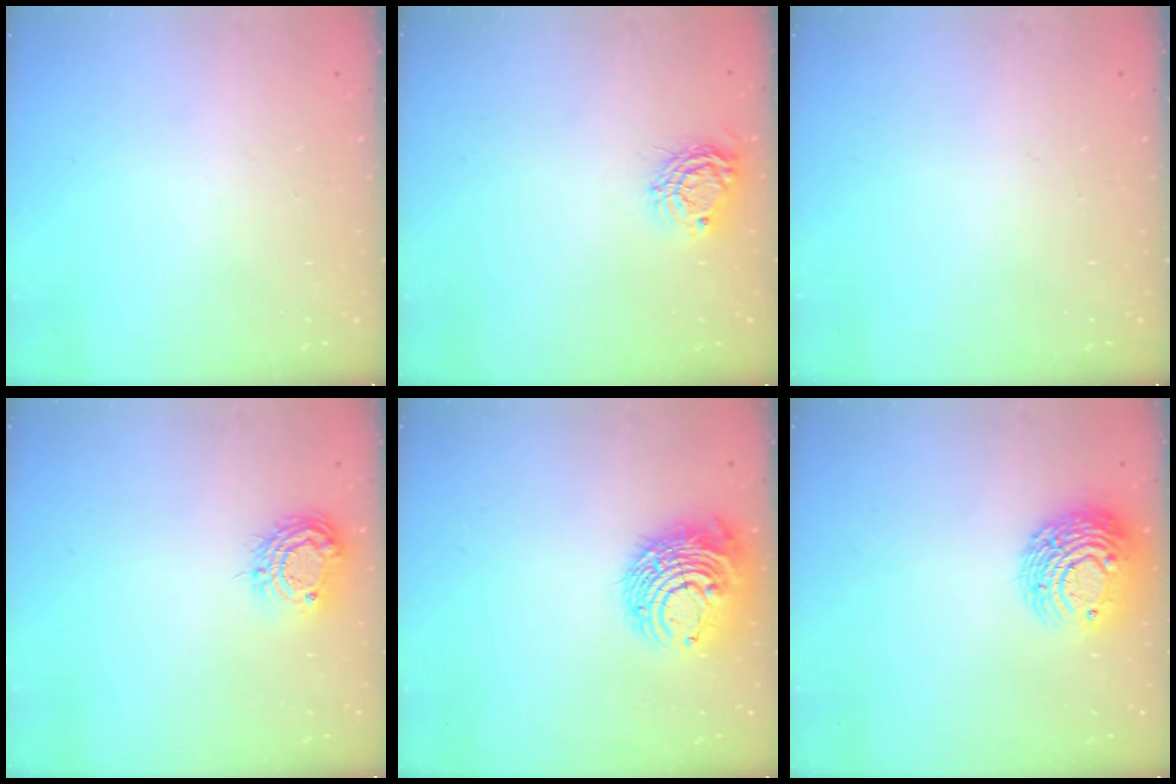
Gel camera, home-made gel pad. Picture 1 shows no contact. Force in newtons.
{"total": 8.8, "press": 8.8, "slide": 0.4}
{"total": 0.0}
{"total": 9.4, "press": 9.4, "slide": 0.9}
{"total": 11.7, "press": 11.6, "slide": 1.2}
{"total": 12.1, "press": 12.1, "slide": 0.9}